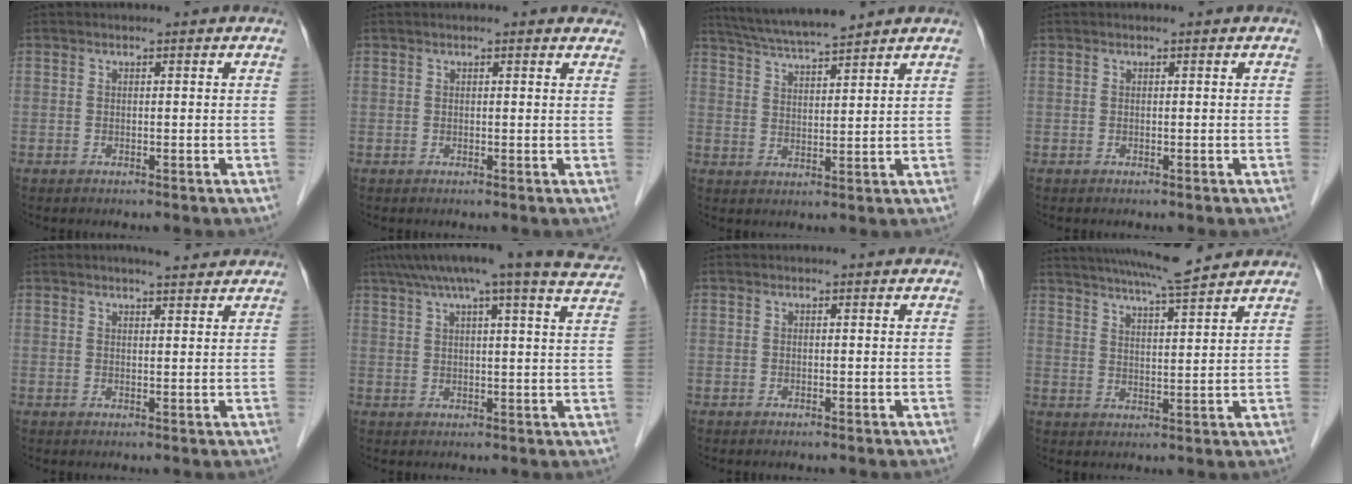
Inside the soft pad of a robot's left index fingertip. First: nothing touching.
{"total": 3.5, "force": [3.1, 0.7, 1.4], "torque": [-0.014, 0.017, 0.025]}
{"total": 9.0, "force": [8.1, -0.2, 3.9], "torque": [-0.071, 0.021, 0.140]}
{"total": 0.0}
{"total": 4.2, "force": [3.6, 0.9, 1.8], "torque": [-0.026, 0.013, 0.049]}
{"total": 20.2, "force": [17.1, 0.7, 10.6], "torque": [-0.168, 0.015, 0.212]}
{"total": 0.0}
{"total": 10.6, "force": [9.5, 0.0, 4.7], "torque": [-0.083, 0.016, 0.143]}